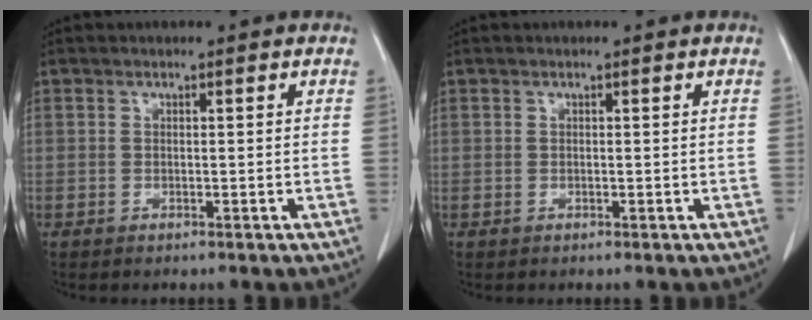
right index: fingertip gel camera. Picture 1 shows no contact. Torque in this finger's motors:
{"motor_torque": [0.00, 0.00, 0.01, 0.00]}